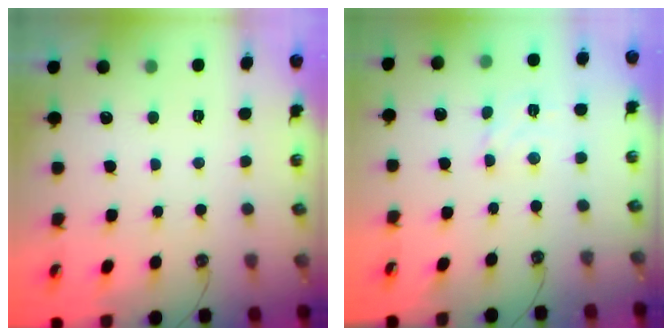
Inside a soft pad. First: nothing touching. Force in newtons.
{"total": 2.5, "press": 2.5, "slide": 0.3}